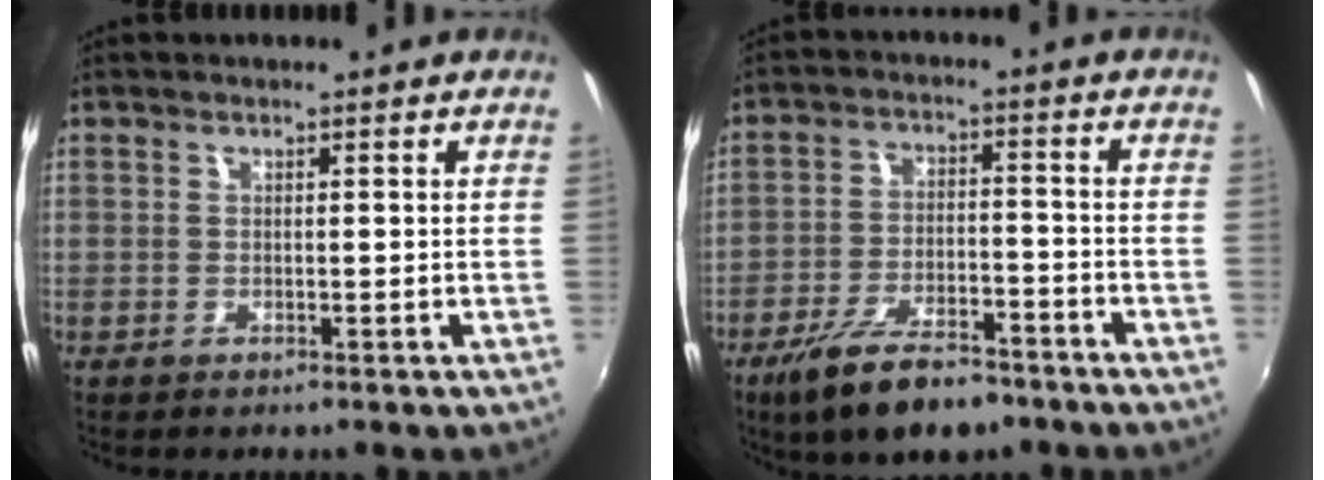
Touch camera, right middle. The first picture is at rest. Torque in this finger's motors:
{"motor_torque": [1.22, -0.92, 0.57, 0.21]}